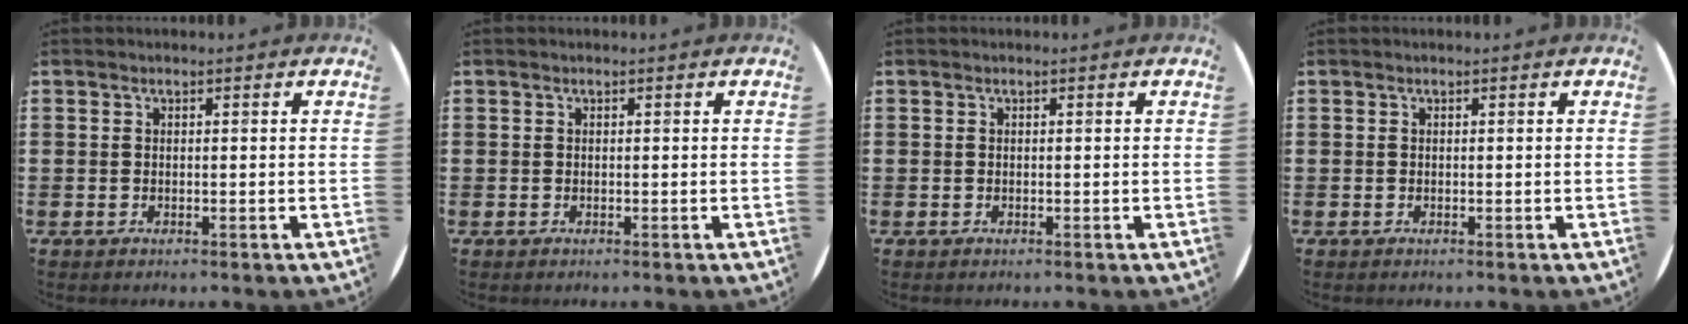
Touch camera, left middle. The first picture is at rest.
{"total": 0.0}
{"total": 0.0}
{"total": 0.0}